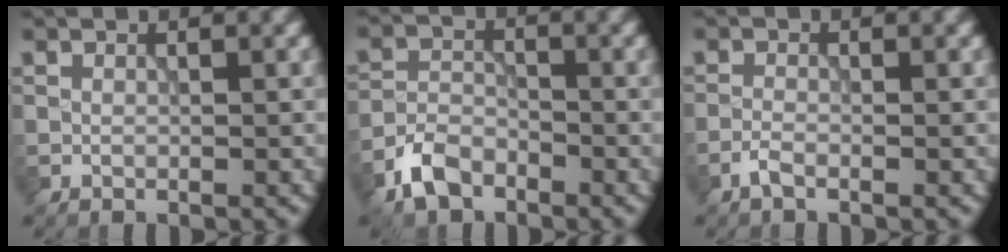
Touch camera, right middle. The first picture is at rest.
{"total": 3.7, "force": [-2.7, 2.0, 1.7], "torque": [-0.031, 0.001, -0.061]}
{"total": 1.2, "force": [-0.9, 0.3, 0.7], "torque": [-0.018, 0.002, -0.022]}